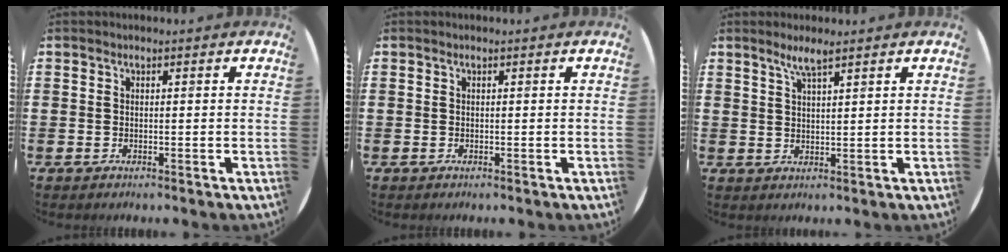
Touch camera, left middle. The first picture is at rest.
{"total": 0.0}
{"total": 3.1, "force": [2.4, 0.2, 1.9], "torque": [-0.040, 0.004, 0.043]}